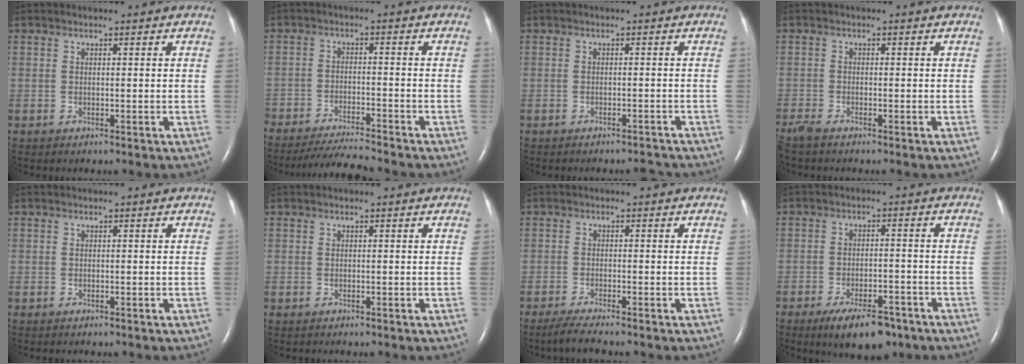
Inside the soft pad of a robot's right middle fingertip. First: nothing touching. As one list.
[{"total": 8.1, "force": [-7.7, -0.4, 2.4], "torque": [-0.035, -0.017, -0.134]}, {"total": 2.5, "force": [-2.5, 0.0, 0.4], "torque": [-0.005, -0.003, -0.028]}, {"total": 2.5, "force": [-2.2, 0.1, 1.1], "torque": [-0.029, -0.009, -0.045]}, {"total": 0.0}, {"total": 0.0}, {"total": 3.4, "force": [-2.8, -0.3, 1.9], "torque": [-0.045, -0.010, -0.054]}, {"total": 9.0, "force": [-6.4, 3.3, 5.4], "torque": [-0.087, -0.007, -0.098]}]